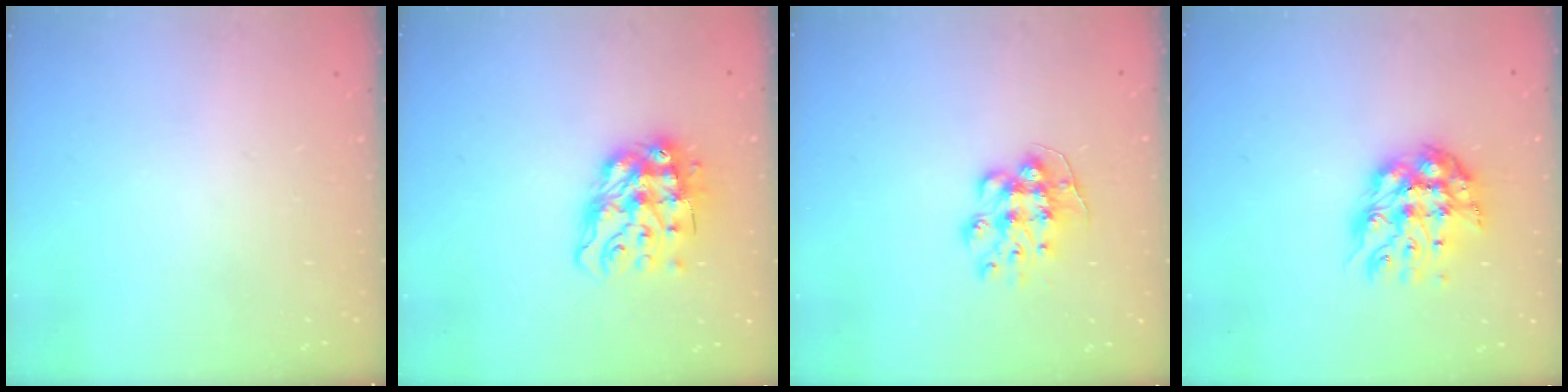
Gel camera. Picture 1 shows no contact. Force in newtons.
{"total": 13.2, "press": 13.2, "slide": 1.4}
{"total": 9.3, "press": 9.3, "slide": 0.3}
{"total": 11.7, "press": 11.6, "slide": 0.9}